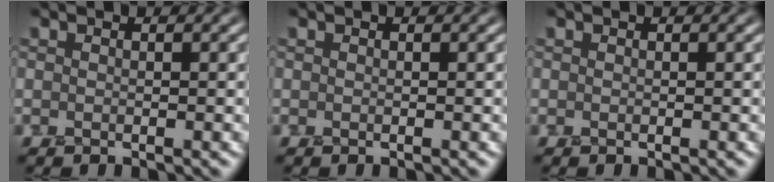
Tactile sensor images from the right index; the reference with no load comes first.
{"total": 0.0}
{"total": 0.0}